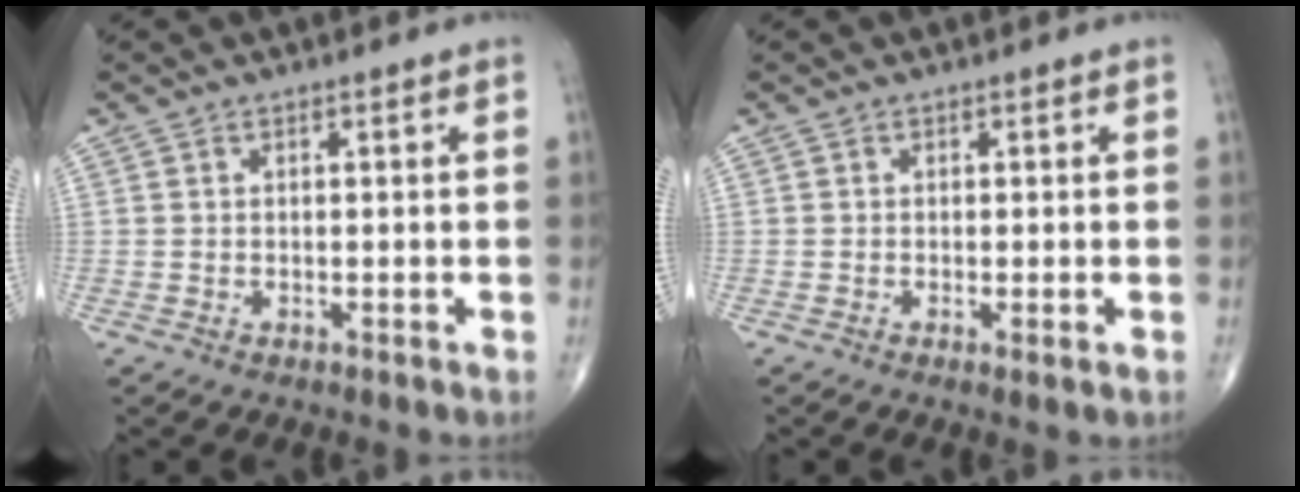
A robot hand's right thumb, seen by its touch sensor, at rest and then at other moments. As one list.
[{"total": 1.1, "force": [-0.3, 0.1, 1.1], "torque": [-0.024, -0.006, -0.007]}]